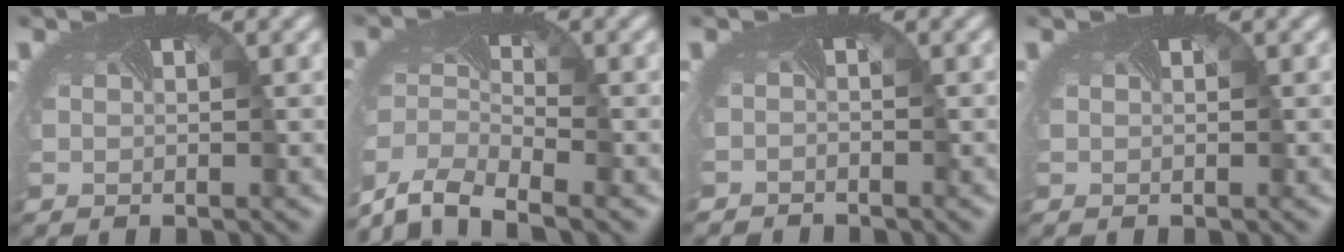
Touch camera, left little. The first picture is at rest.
{"total": 6.4, "force": [-5.5, 1.8, 2.6], "torque": [-0.067, -0.020, -0.111]}
{"total": 1.4, "force": [-1.2, 0.0, -0.6], "torque": [0.008, -0.014, -0.025]}
{"total": 0.0}